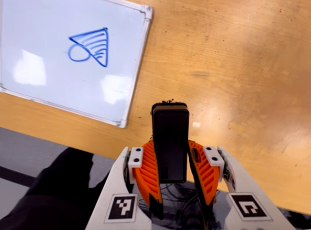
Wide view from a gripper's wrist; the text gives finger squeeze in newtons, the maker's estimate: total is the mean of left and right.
{"total": 4.8, "left": 3.4, "right": 6.2}